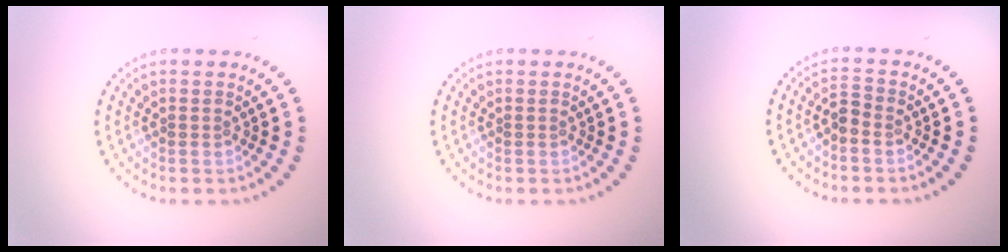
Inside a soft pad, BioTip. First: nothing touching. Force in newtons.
{"total": 0.0}
{"total": 1.2, "press": 1.0, "slide": 0.6}